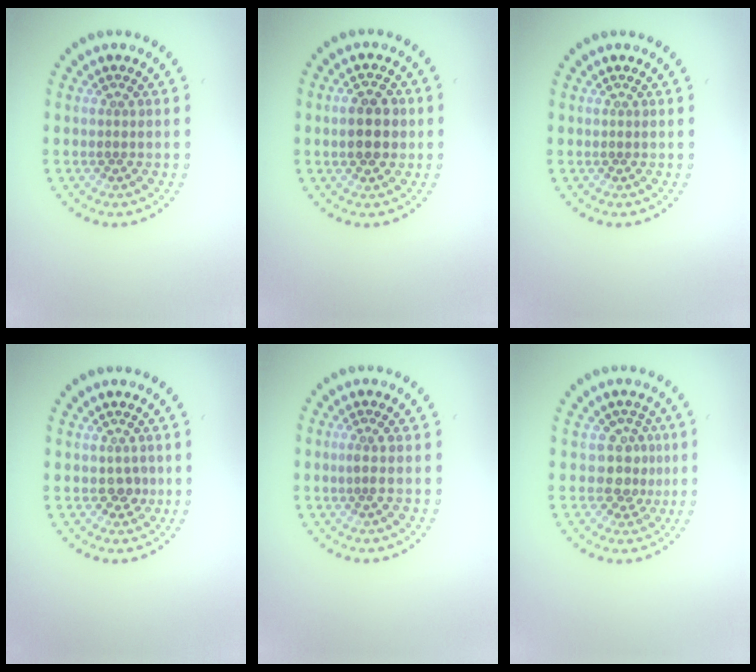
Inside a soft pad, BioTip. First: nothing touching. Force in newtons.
{"total": 4.1, "press": 4.1, "slide": 0.3}
{"total": 0.0}
{"total": 1.1, "press": 1.0, "slide": 0.4}
{"total": 0.9, "press": 0.6, "slide": 0.7}
{"total": 2.6, "press": 2.0, "slide": 1.7}